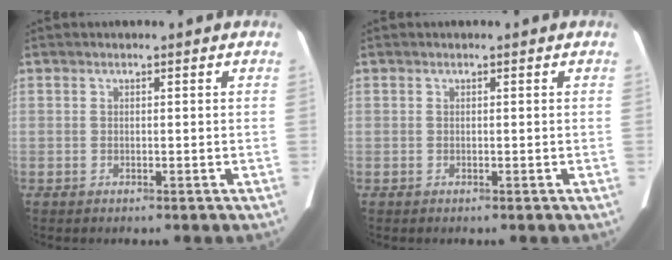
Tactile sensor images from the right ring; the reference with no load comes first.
{"total": 0.0}